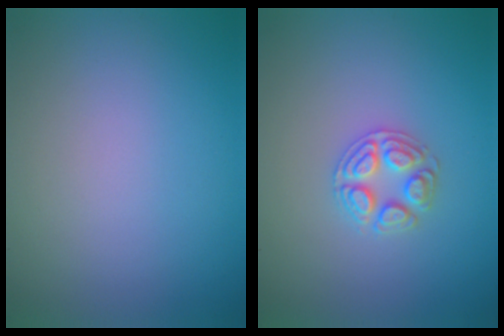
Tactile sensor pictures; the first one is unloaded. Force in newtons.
{"total": 2.6, "press": 2.6, "slide": 0.2}